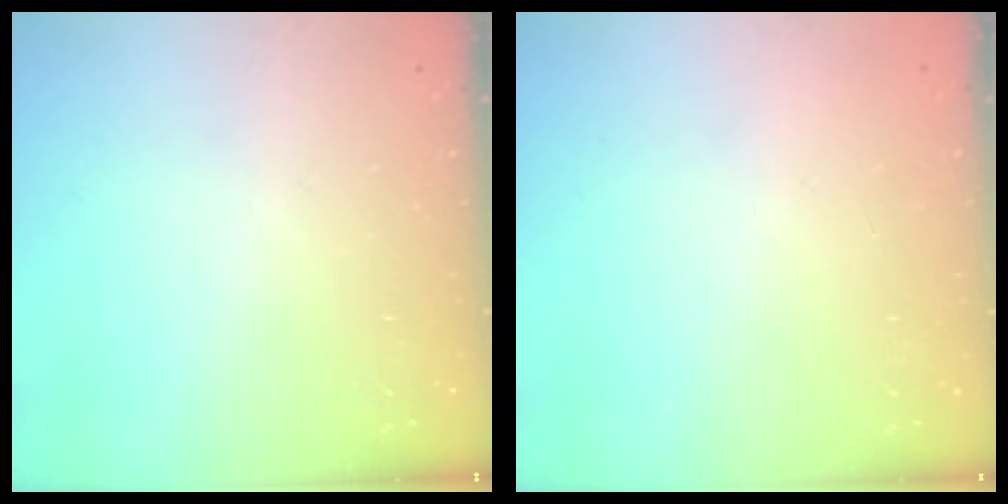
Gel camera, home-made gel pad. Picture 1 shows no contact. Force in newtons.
{"total": 2.1, "press": 2.1, "slide": 0.1}